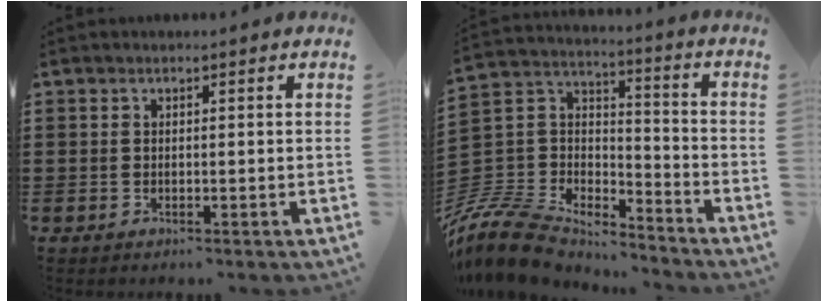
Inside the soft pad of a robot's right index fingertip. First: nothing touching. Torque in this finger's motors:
{"motor_torque": [-0.74, 1.40, -0.90, -0.21]}